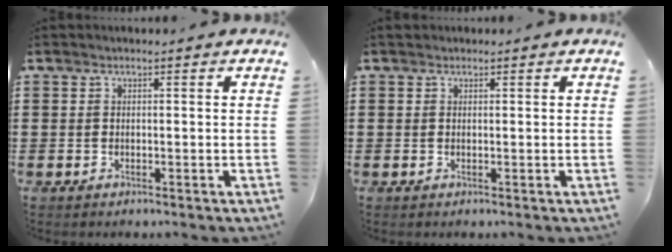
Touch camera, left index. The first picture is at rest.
{"total": 0.5, "force": [0.4, 0.4, 0.0], "torque": [-0.002, 0.003, 0.008]}